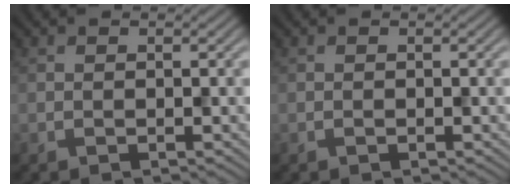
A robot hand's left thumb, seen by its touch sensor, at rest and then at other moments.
{"total": 0.0}